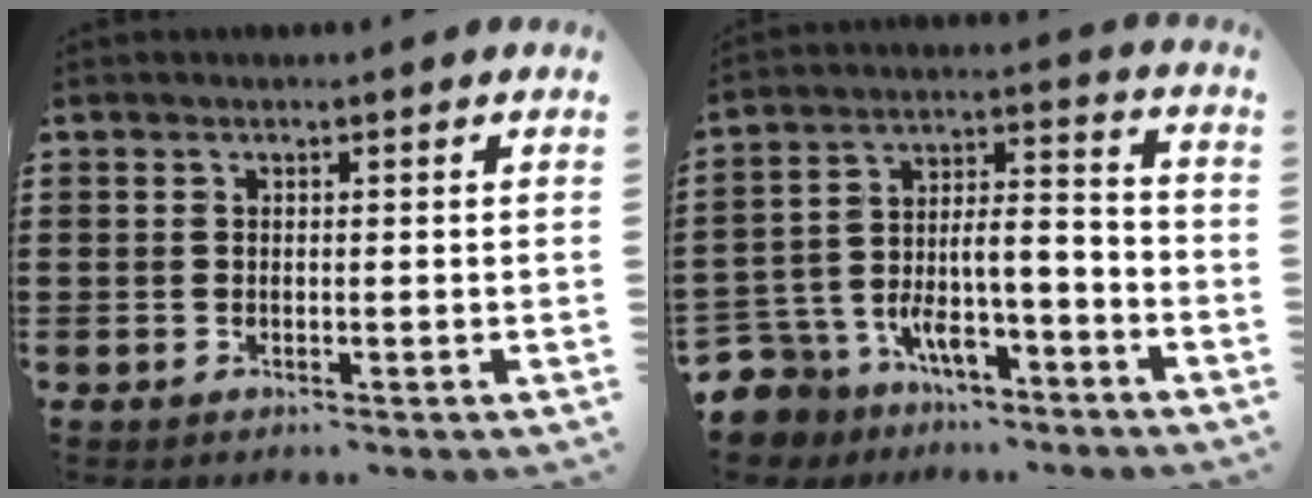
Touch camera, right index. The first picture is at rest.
{"total": 7.8, "force": [-6.3, 3.0, 3.5], "torque": [-0.080, 0.002, -0.125]}